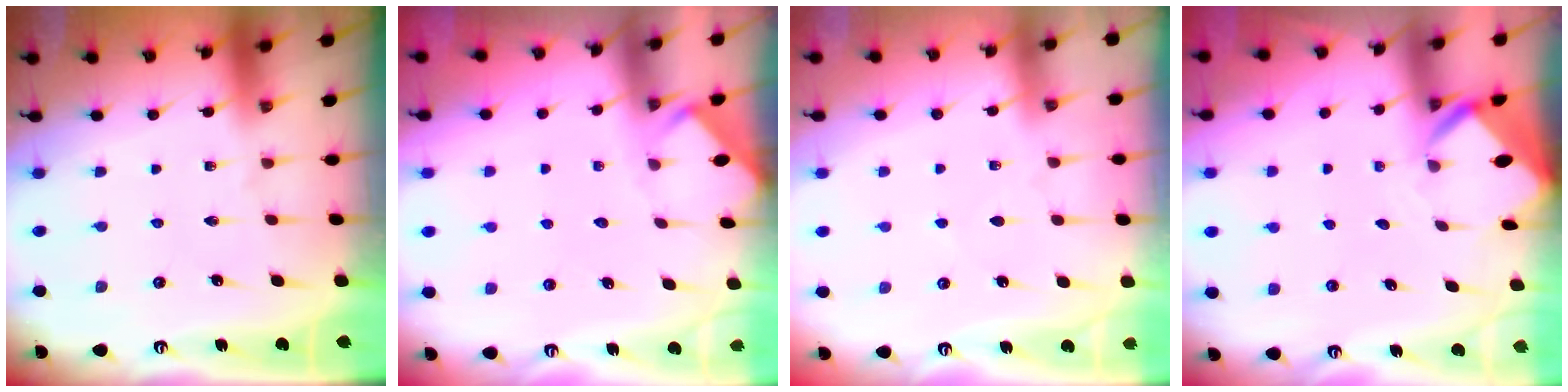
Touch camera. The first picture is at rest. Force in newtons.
{"total": 4.2, "press": 4.2, "slide": 0.5}
{"total": 4.5, "press": 4.4, "slide": 0.7}
{"total": 3.2, "press": 3.2, "slide": 0.2}